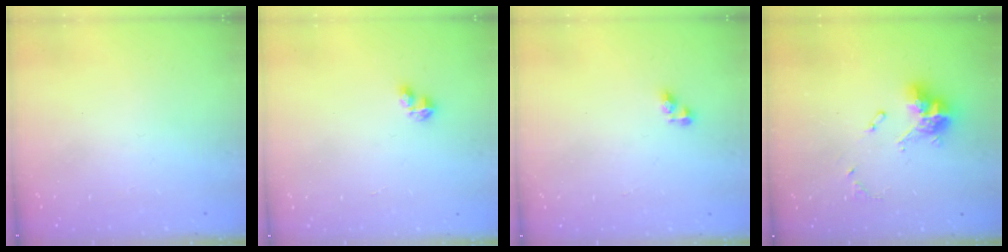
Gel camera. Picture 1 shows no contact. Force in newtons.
{"total": 2.8, "press": 2.8, "slide": 0.6}
{"total": 4.7, "press": 4.6, "slide": 0.6}
{"total": 11.5, "press": 11.4, "slide": 1.0}